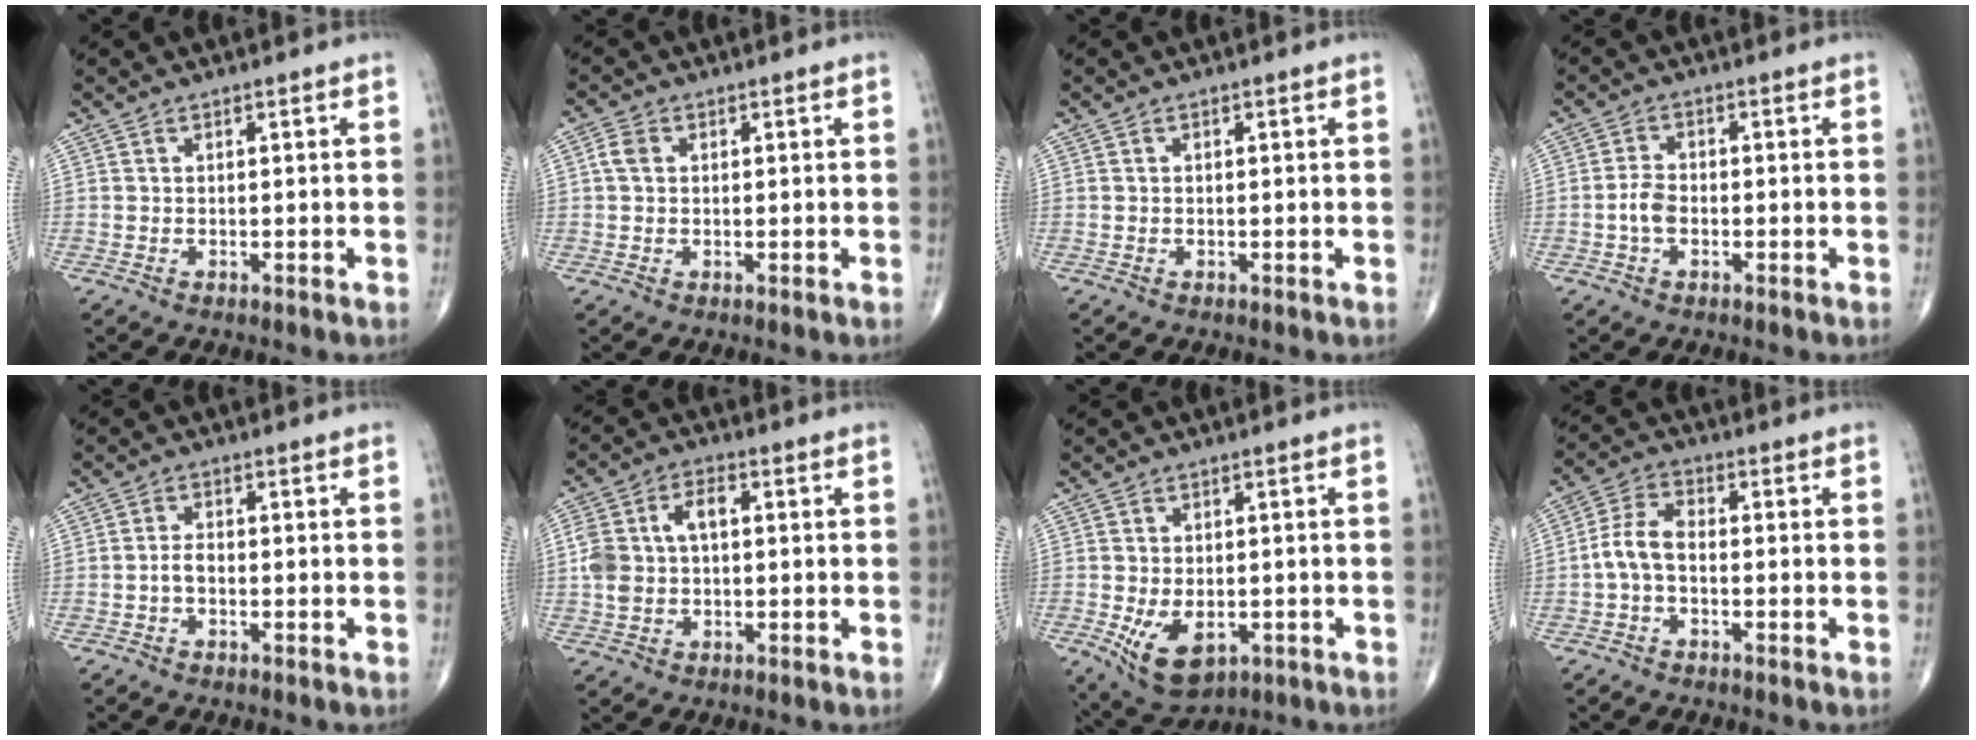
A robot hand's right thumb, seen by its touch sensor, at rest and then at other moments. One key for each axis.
{"total": 2.7, "fx": 0.5, "fy": 2.0, "fz": 1.7, "tx": -0.036, "ty": 0.008, "tz": 0.007}
{"total": 0.0}
{"total": 3.5, "fx": -1.0, "fy": 2.2, "fz": 2.6, "tx": -0.051, "ty": 0.011, "tz": -0.023}
{"total": 2.1, "fx": -0.7, "fy": 1.1, "fz": 1.6, "tx": -0.027, "ty": 0.009, "tz": -0.016}
{"total": 7.8, "fx": 0.3, "fy": 5.5, "fz": 5.5, "tx": -0.104, "ty": 0.029, "tz": 0.005}
{"total": 9.0, "fx": -2.6, "fy": 5.4, "fz": 6.7, "tx": -0.106, "ty": -0.006, "tz": -0.028}
{"total": 6.1, "fx": -1.2, "fy": 3.5, "fz": 4.9, "tx": -0.099, "ty": 0.023, "tz": -0.033}